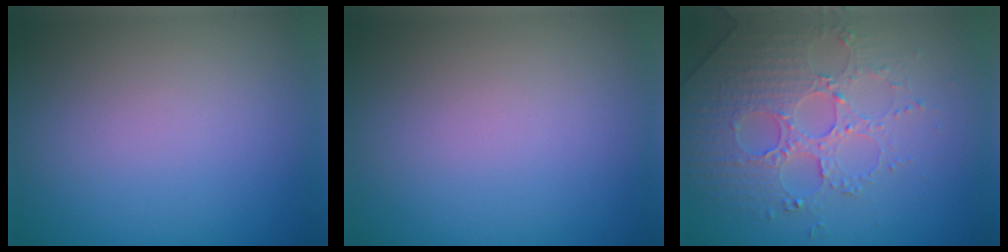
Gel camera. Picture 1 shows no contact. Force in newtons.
{"total": 0.0}
{"total": 4.2, "press": 4.0, "slide": 1.3}